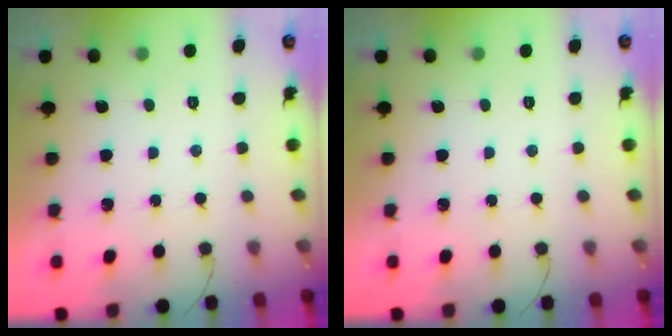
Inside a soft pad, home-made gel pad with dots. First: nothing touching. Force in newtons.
{"total": 0.0}